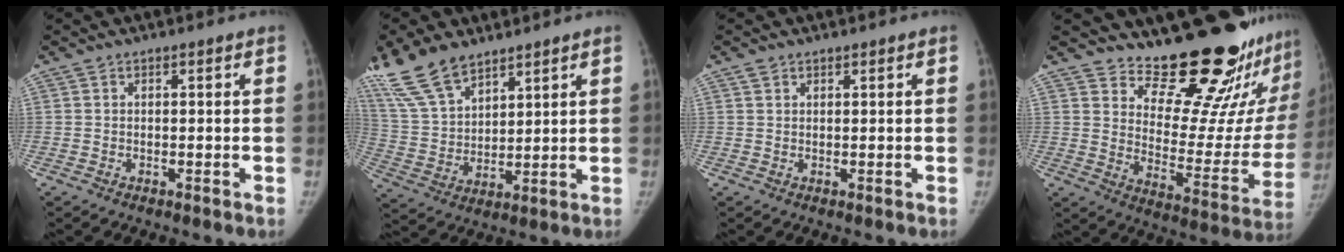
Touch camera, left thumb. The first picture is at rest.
{"total": 14.3, "force": [10.6, 6.5, 7.0], "torque": [-0.125, -0.032, 0.219]}
{"total": 1.0, "force": [0.8, 0.6, 0.3], "torque": [-0.002, 0.000, 0.013]}
{"total": 22.4, "force": [20.1, 5.4, 8.4], "torque": [-0.074, -0.191, 0.270]}